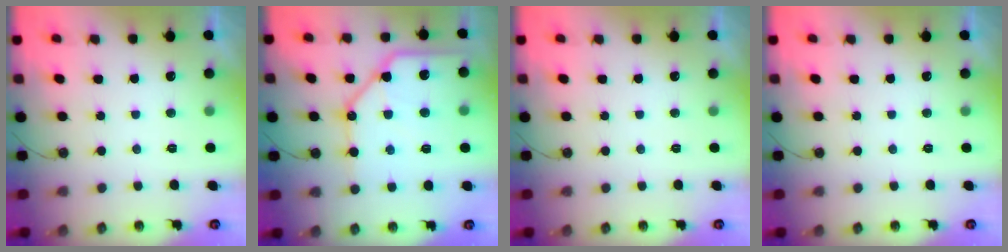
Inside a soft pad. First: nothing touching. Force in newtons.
{"total": 15.4, "press": 15.2, "slide": 2.2}
{"total": 0.0}
{"total": 0.0}